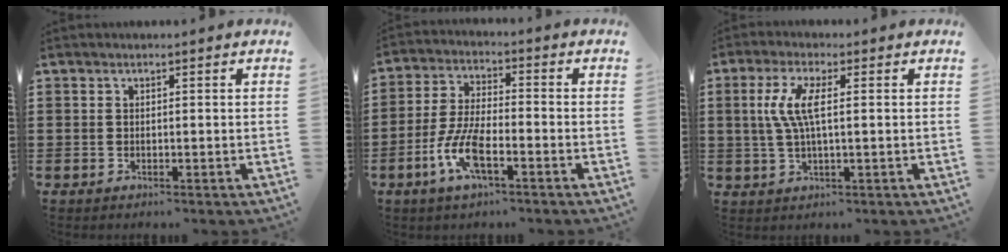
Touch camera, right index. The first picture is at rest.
{"total": 7.7, "force": [-3.5, 2.4, 6.4], "torque": [-0.151, -0.011, -0.071]}
{"total": 6.0, "force": [0.6, 1.6, 5.7], "torque": [-0.130, -0.005, 0.001]}